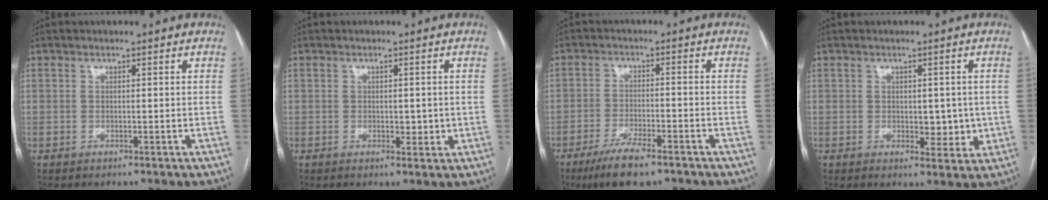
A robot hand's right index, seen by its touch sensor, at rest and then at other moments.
{"total": 2.4, "force": [0.0, 1.4, 1.9], "torque": [-0.022, -0.003, 0.004]}
{"total": 8.2, "force": [-5.8, 1.3, 5.7], "torque": [-0.101, -0.016, -0.096]}
{"total": 4.5, "force": [0.0, 2.6, 3.7], "torque": [-0.040, -0.003, 0.007]}